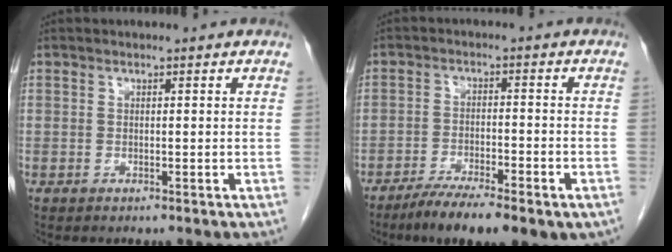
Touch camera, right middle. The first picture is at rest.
{"total": 12.6, "force": [-8.8, 3.1, 8.5], "torque": [-0.115, -0.011, -0.132]}